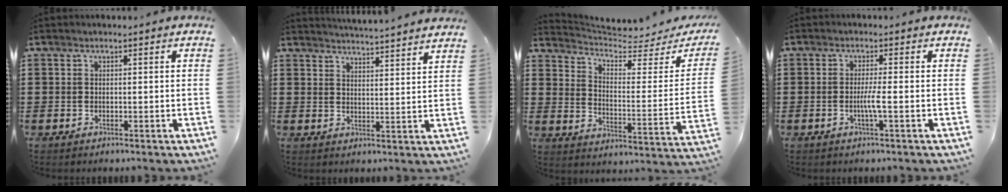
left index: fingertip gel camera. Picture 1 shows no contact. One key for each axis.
{"total": 3.9, "fx": 3.8, "fy": -0.8, "fz": 0.1, "tx": -0.017, "ty": -0.025, "tz": 0.066}
{"total": 5.1, "fx": 4.5, "fy": 0.7, "fz": 2.4, "tx": -0.071, "ty": -0.036, "tz": 0.074}
{"total": 2.9, "fx": -0.7, "fy": -0.2, "fz": 2.8, "tx": -0.057, "ty": -0.007, "tz": -0.017}